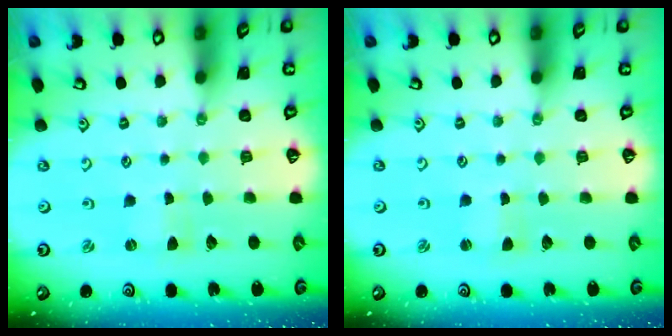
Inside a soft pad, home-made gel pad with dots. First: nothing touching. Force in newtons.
{"total": 1.1, "press": 1.1, "slide": 0.1}